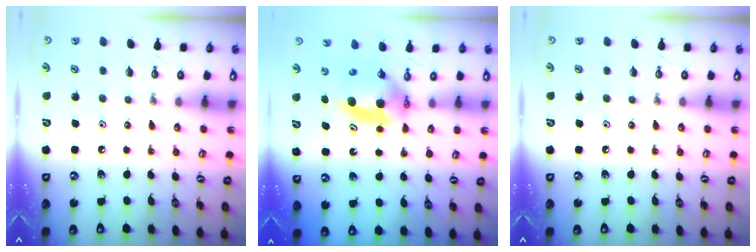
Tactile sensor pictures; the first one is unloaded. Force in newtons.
{"total": 6.1, "press": 5.6, "slide": 2.2}
{"total": 0.0}